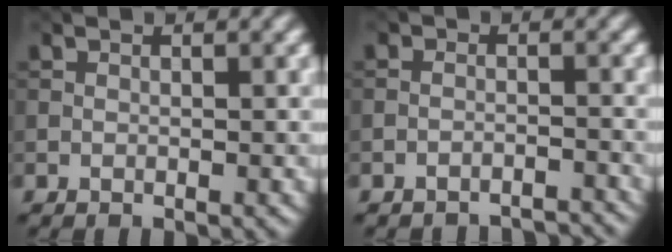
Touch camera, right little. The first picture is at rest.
{"total": 4.2, "force": [-4.1, 0.6, 0.4], "torque": [-0.005, 0.004, -0.061]}